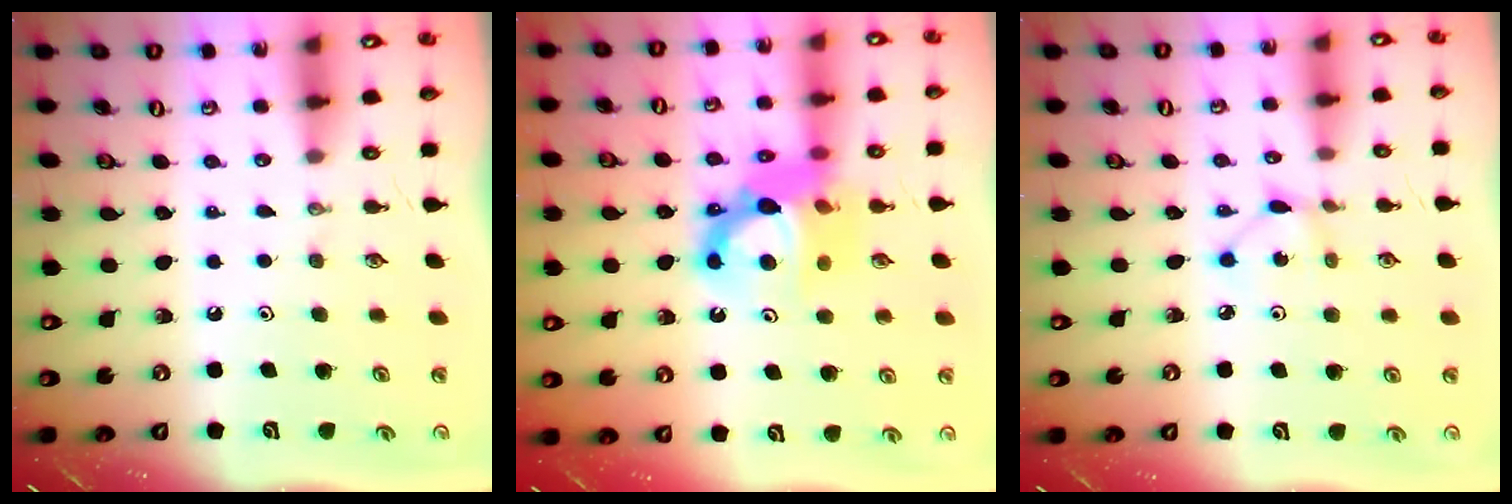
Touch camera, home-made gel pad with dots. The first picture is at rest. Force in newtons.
{"total": 13.3, "press": 13.2, "slide": 1.6}
{"total": 2.9, "press": 2.9, "slide": 0.2}